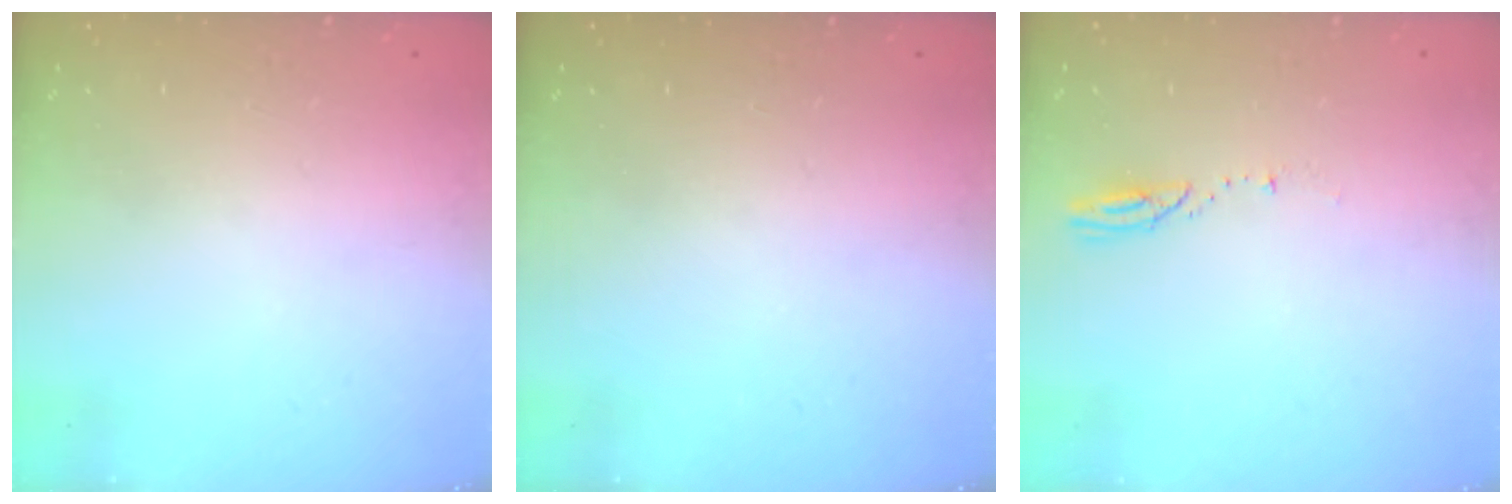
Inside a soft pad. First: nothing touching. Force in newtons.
{"total": 0.0}
{"total": 3.4, "press": 3.4, "slide": 0.3}